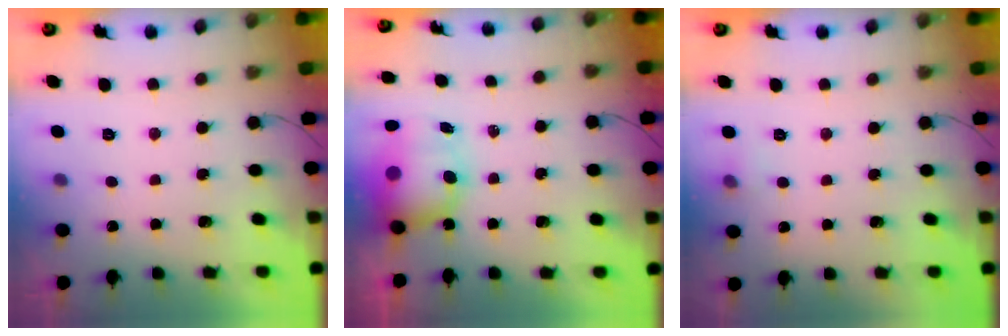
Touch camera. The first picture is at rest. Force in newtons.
{"total": 10.2, "press": 10.0, "slide": 2.0}
{"total": 3.7, "press": 3.4, "slide": 1.3}